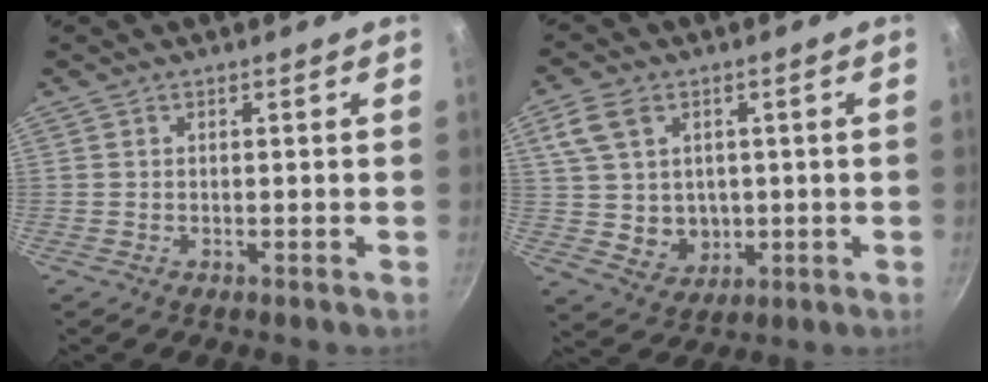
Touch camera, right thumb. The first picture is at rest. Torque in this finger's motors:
{"motor_torque": [0.00, 0.03, 0.05, -0.02, 0.02]}